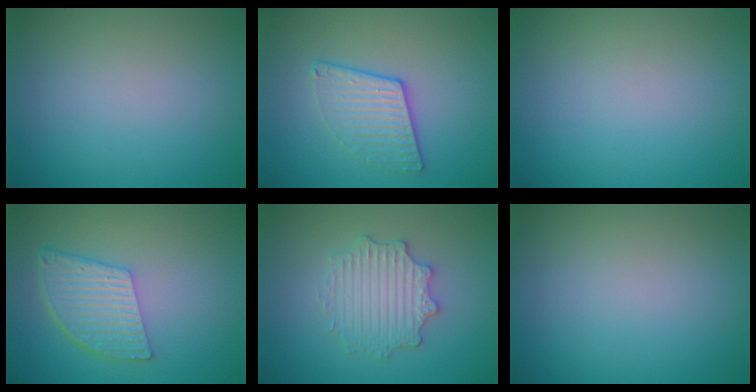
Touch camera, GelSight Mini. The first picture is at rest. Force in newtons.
{"total": 3.1, "press": 2.8, "slide": 1.4}
{"total": 0.0}
{"total": 5.3, "press": 3.9, "slide": 3.7}
{"total": 3.3, "press": 3.3, "slide": 0.6}
{"total": 0.0}